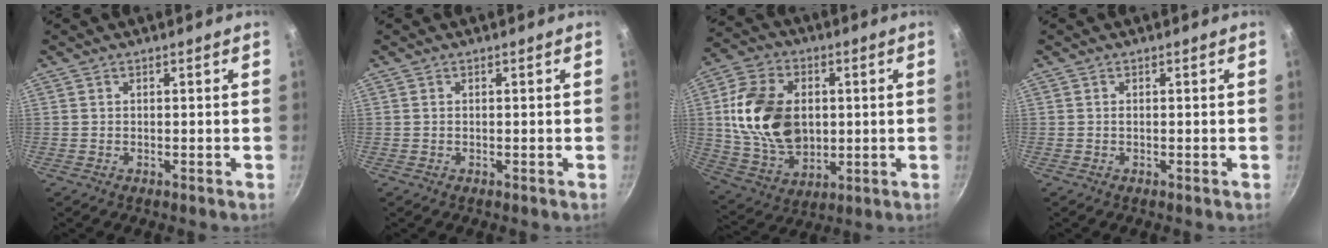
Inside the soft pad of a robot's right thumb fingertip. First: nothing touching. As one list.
[{"total": 0.0}, {"total": 18.7, "force": [1.7, 13.2, 13.1], "torque": [-0.225, 0.000, 0.038]}, {"total": 0.0}]